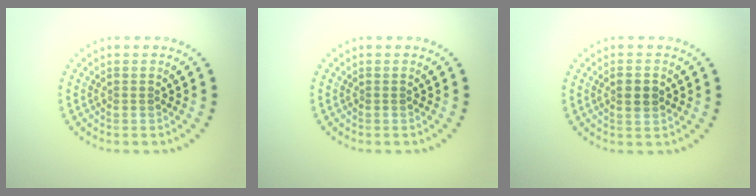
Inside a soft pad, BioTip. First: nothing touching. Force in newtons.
{"total": 0.0}
{"total": 1.8, "press": 1.8, "slide": 0.2}